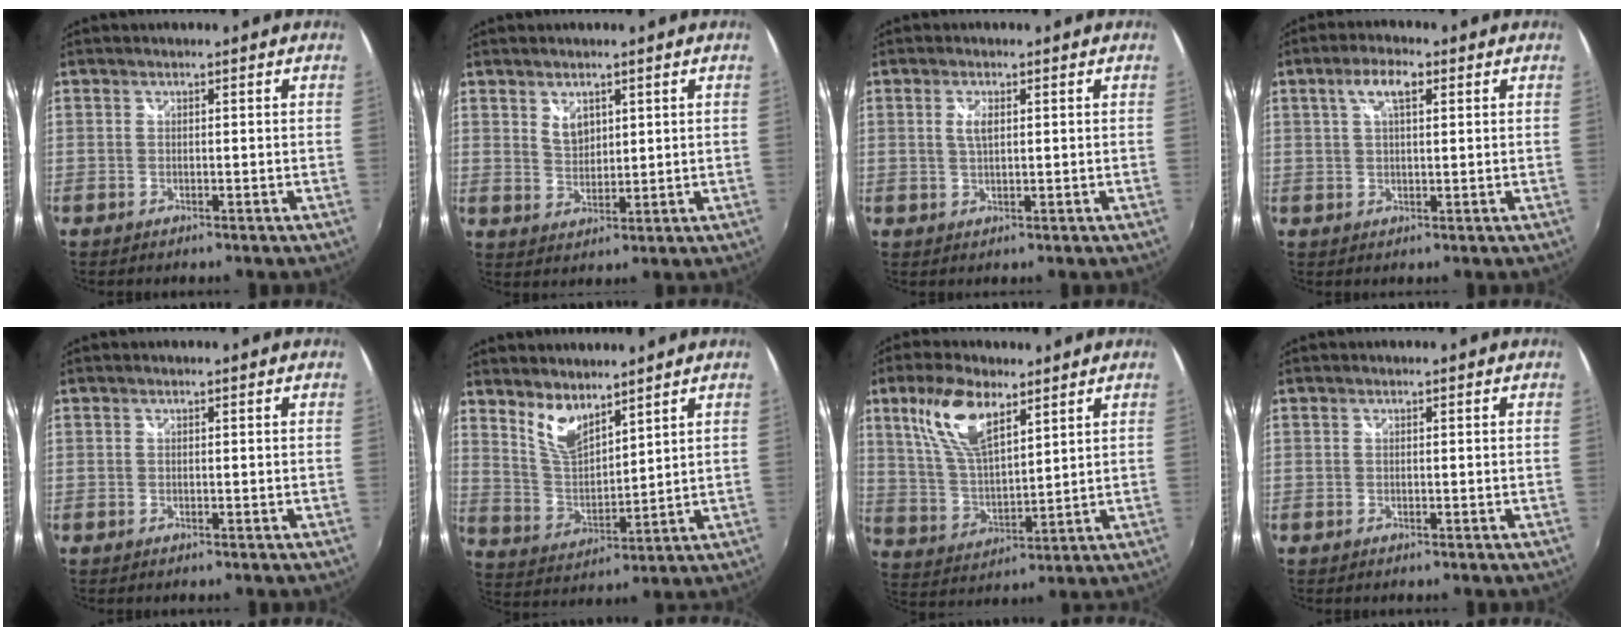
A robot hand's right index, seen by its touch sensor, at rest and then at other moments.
{"total": 3.9, "force": [2.0, 2.5, 2.2], "torque": [-0.030, 0.000, 0.037]}
{"total": 2.5, "force": [0.7, 1.0, 2.2], "torque": [-0.041, 0.000, 0.011]}
{"total": 5.0, "force": [2.1, 1.9, 4.2], "torque": [-0.075, 0.011, 0.036]}
{"total": 0.0}
{"total": 8.0, "force": [6.0, 3.0, 4.4], "torque": [-0.083, -0.004, 0.122]}
{"total": 12.6, "force": [7.0, 5.1, 9.1], "torque": [-0.179, 0.013, 0.145]}
{"total": 0.0}